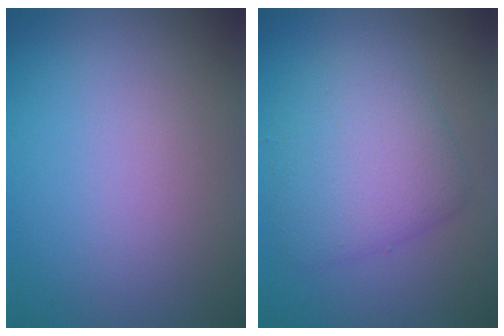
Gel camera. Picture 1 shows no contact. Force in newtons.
{"total": 4.8, "press": 4.8, "slide": 0.3}